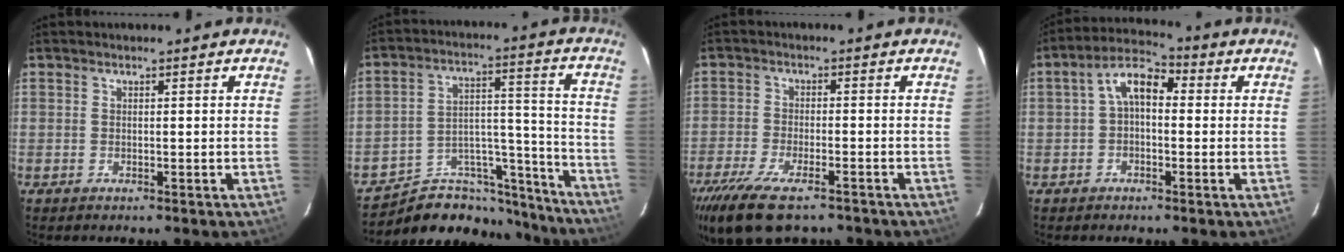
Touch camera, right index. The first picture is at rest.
{"total": 18.7, "force": [-16.5, 7.7, 4.2], "torque": [-0.061, 0.070, -0.233]}
{"total": 13.6, "force": [-10.0, 4.4, 8.1], "torque": [-0.183, -0.041, -0.176]}
{"total": 6.5, "force": [0.3, 4.0, 5.1], "torque": [-0.097, 0.028, 0.000]}